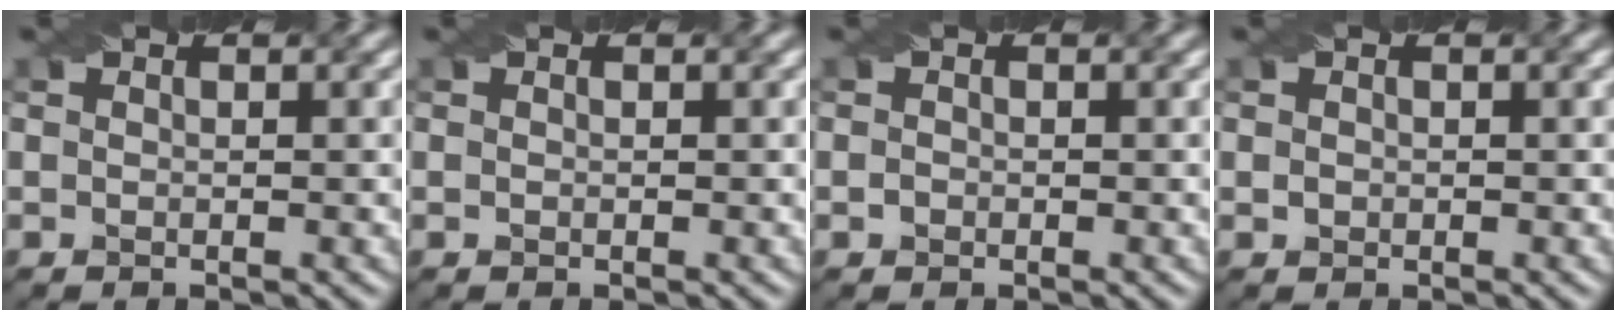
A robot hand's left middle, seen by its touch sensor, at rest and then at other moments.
{"total": 0.0}
{"total": 0.6, "force": [-0.3, 0.5, 0.2], "torque": [-0.002, -0.003, -0.006]}
{"total": 0.7, "force": [0.0, 0.7, 0.2], "torque": [-0.001, -0.001, -0.001]}